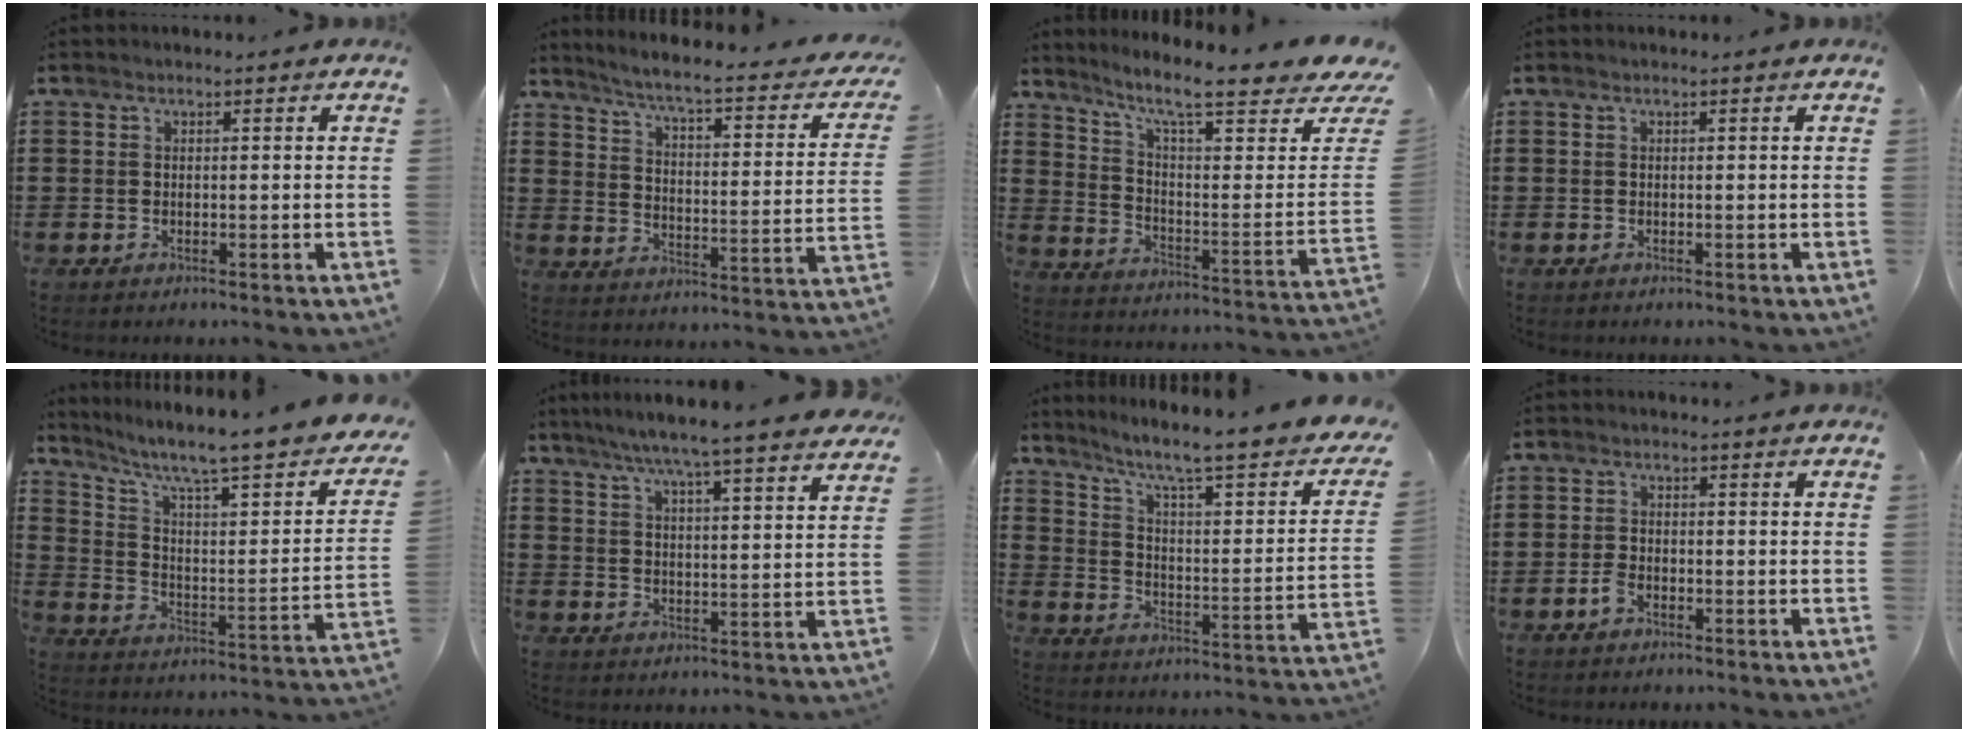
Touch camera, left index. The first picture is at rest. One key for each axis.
{"total": 4.7, "fx": 3.6, "fy": -0.4, "fz": 3.0, "tx": -0.077, "ty": -0.037, "tz": 0.049}
{"total": 9.5, "fx": 7.6, "fy": 0.6, "fz": 5.6, "tx": -0.124, "ty": -0.060, "tz": 0.122}
{"total": 0.0}
{"total": 6.7, "fx": 4.9, "fy": 0.8, "fz": 4.6, "tx": -0.103, "ty": -0.044, "tz": 0.070}
{"total": 6.3, "fx": 5.6, "fy": -0.8, "fz": 2.9, "tx": -0.077, "ty": -0.035, "tz": 0.093}
{"total": 6.5, "fx": 4.5, "fy": 0.4, "fz": 4.7, "tx": -0.103, "ty": -0.043, "tz": 0.062}
{"total": 2.1, "fx": -1.1, "fy": 1.1, "fz": 1.5, "tx": -0.044, "ty": -0.003, "tz": -0.025}